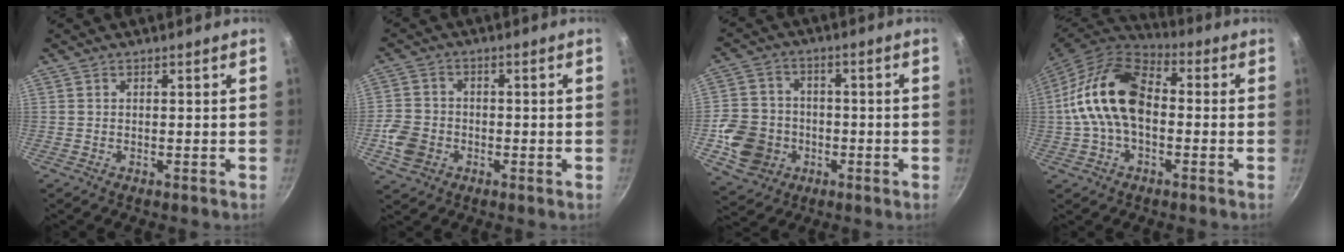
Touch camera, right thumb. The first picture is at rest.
{"total": 6.7, "force": [-2.2, 5.5, 3.2], "torque": [-0.056, 0.019, -0.048]}
{"total": 11.6, "force": [-3.0, 10.1, 4.9], "torque": [-0.070, 0.025, -0.052]}
{"total": 15.7, "force": [-0.5, 9.9, 12.1], "torque": [-0.202, 0.036, -0.025]}